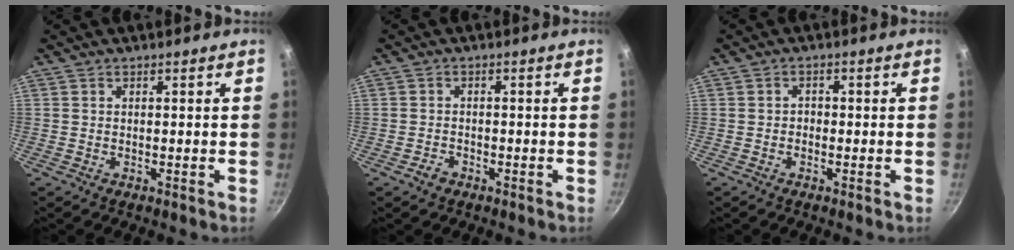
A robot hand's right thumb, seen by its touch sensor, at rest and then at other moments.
{"total": 1.9, "force": [-1.3, 1.3, 0.6], "torque": [-0.007, 0.013, -0.020]}
{"total": 1.2, "force": [-0.5, 1.0, 0.5], "torque": [-0.004, 0.005, -0.011]}